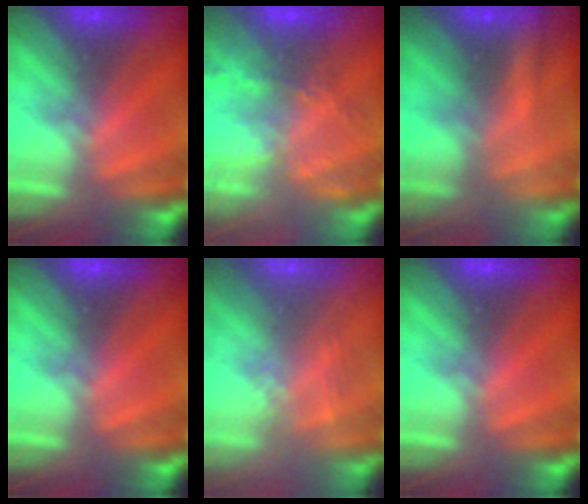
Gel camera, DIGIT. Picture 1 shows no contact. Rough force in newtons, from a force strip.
{"total": 7.6}
{"total": 2.1}
{"total": 0.0}
{"total": 3.3}
{"total": 0.0}